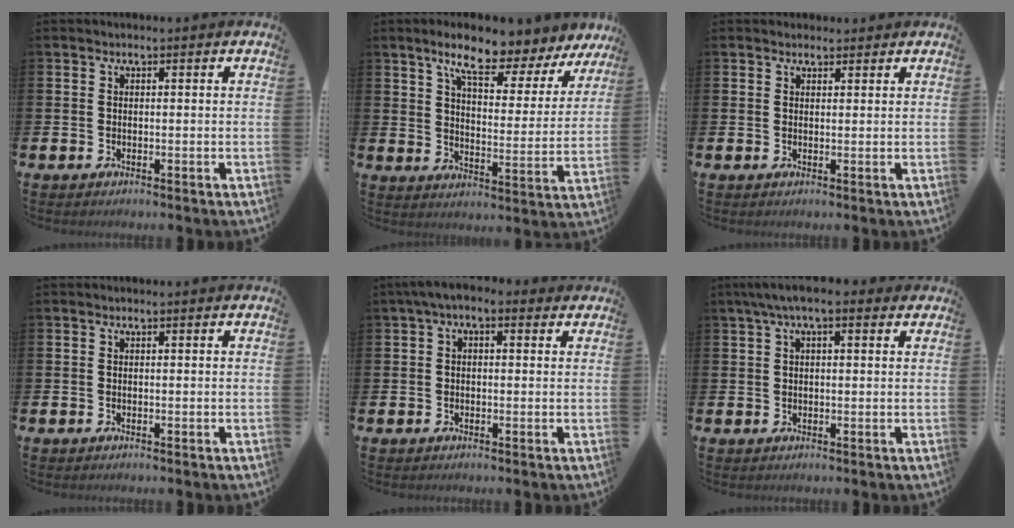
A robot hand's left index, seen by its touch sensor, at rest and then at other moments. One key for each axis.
{"total": 8.9, "fx": 7.9, "fy": 1.6, "fz": 3.6, "tx": -0.089, "ty": -0.053, "tz": 0.132}
{"total": 1.7, "fx": 1.5, "fy": 0.7, "fz": 0.0, "tx": 0.011, "ty": -0.001, "tz": 0.026}
{"total": 0.0}
{"total": 2.6, "fx": 1.1, "fy": 1.5, "fz": 1.7, "tx": -0.042, "ty": 0.006, "tz": 0.018}
{"total": 4.3, "fx": 2.6, "fy": 1.4, "fz": 3.1, "tx": -0.058, "ty": 0.004, "tz": 0.044}